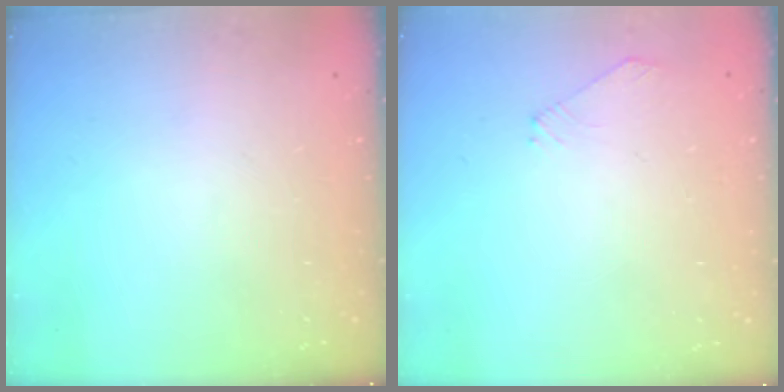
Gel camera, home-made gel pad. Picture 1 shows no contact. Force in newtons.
{"total": 0.0}